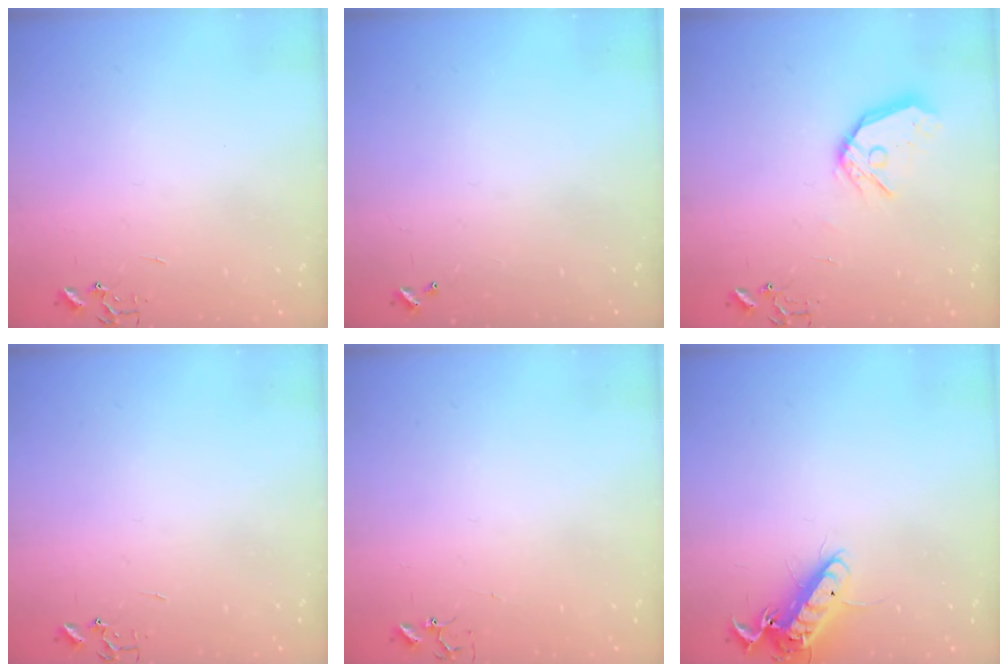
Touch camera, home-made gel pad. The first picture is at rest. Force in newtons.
{"total": 0.0}
{"total": 12.0, "press": 11.9, "slide": 1.6}
{"total": 0.0}
{"total": 2.9, "press": 2.9, "slide": 0.2}
{"total": 13.0, "press": 12.8, "slide": 2.2}